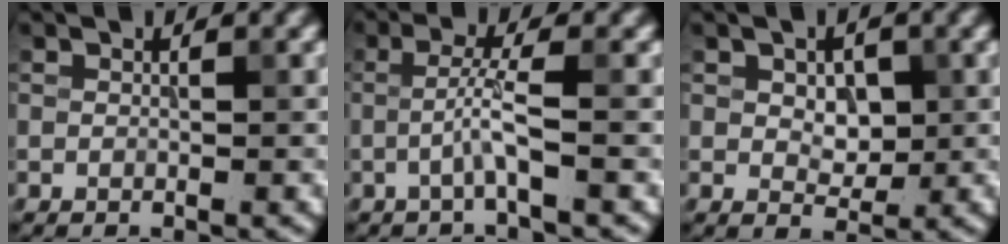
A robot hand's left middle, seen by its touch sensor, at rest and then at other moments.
{"total": 2.7, "force": [-0.8, 0.1, 2.6], "torque": [-0.053, 0.008, -0.021]}
{"total": 2.7, "force": [0.4, 1.9, 1.9], "torque": [-0.034, -0.003, 0.010]}